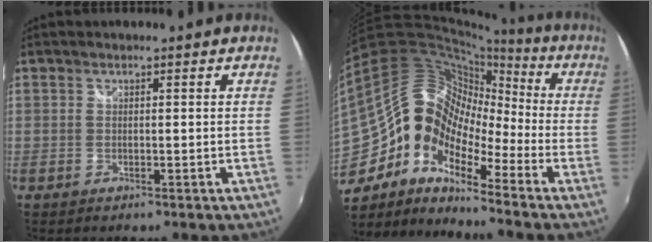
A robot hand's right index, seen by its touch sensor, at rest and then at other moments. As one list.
[{"total": 19.4, "force": [-8.4, 12.2, 12.5], "torque": [-0.237, -0.007, -0.179]}]